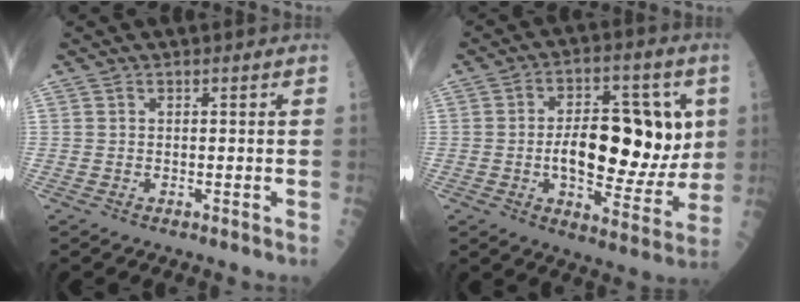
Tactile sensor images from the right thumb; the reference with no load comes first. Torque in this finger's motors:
{"motor_torque": [1.41, 2.36, 1.50, 0.47, 0.21]}